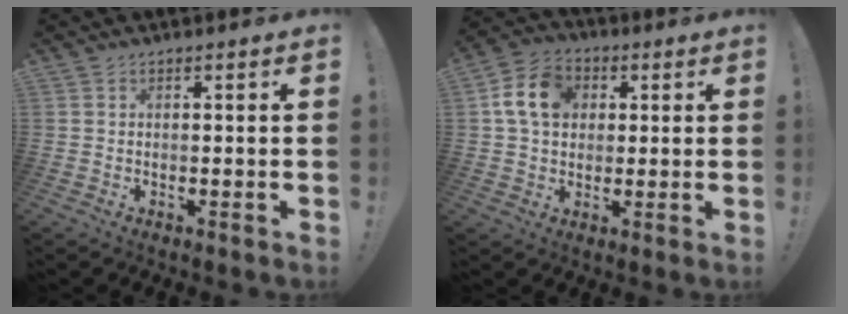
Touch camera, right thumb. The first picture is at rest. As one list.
[{"total": 11.9, "force": [2.9, 9.5, 6.6], "torque": [-0.115, 0.013, 0.059]}]